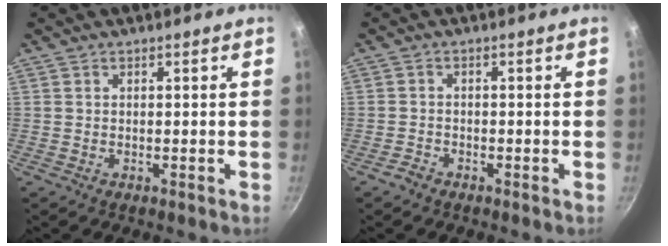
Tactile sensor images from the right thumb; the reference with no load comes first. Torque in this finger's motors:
{"motor_torque": [-0.21, 0.01, 0.01, 0.43, -0.01]}